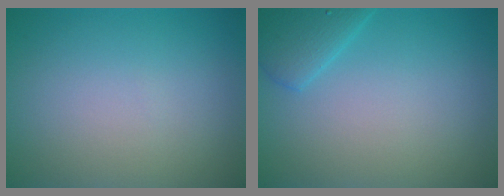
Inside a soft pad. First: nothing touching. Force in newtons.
{"total": 2.7, "press": 2.7, "slide": 0.2}